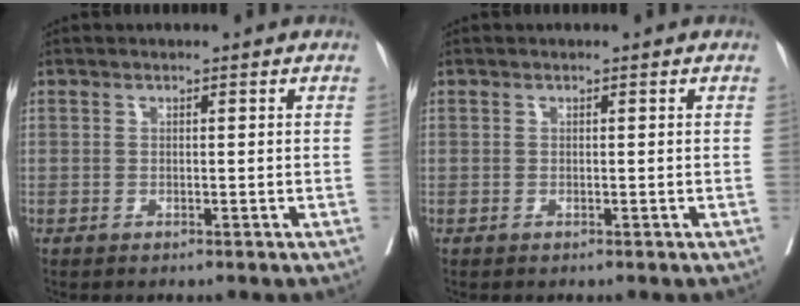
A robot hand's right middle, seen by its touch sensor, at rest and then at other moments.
{"total": 0.0}